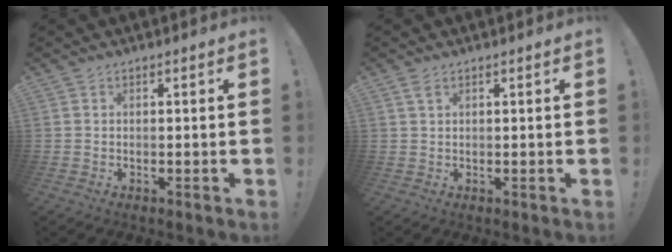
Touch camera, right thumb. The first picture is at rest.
{"total": 1.8, "force": [1.1, 0.6, 1.2], "torque": [-0.024, 0.000, 0.019]}